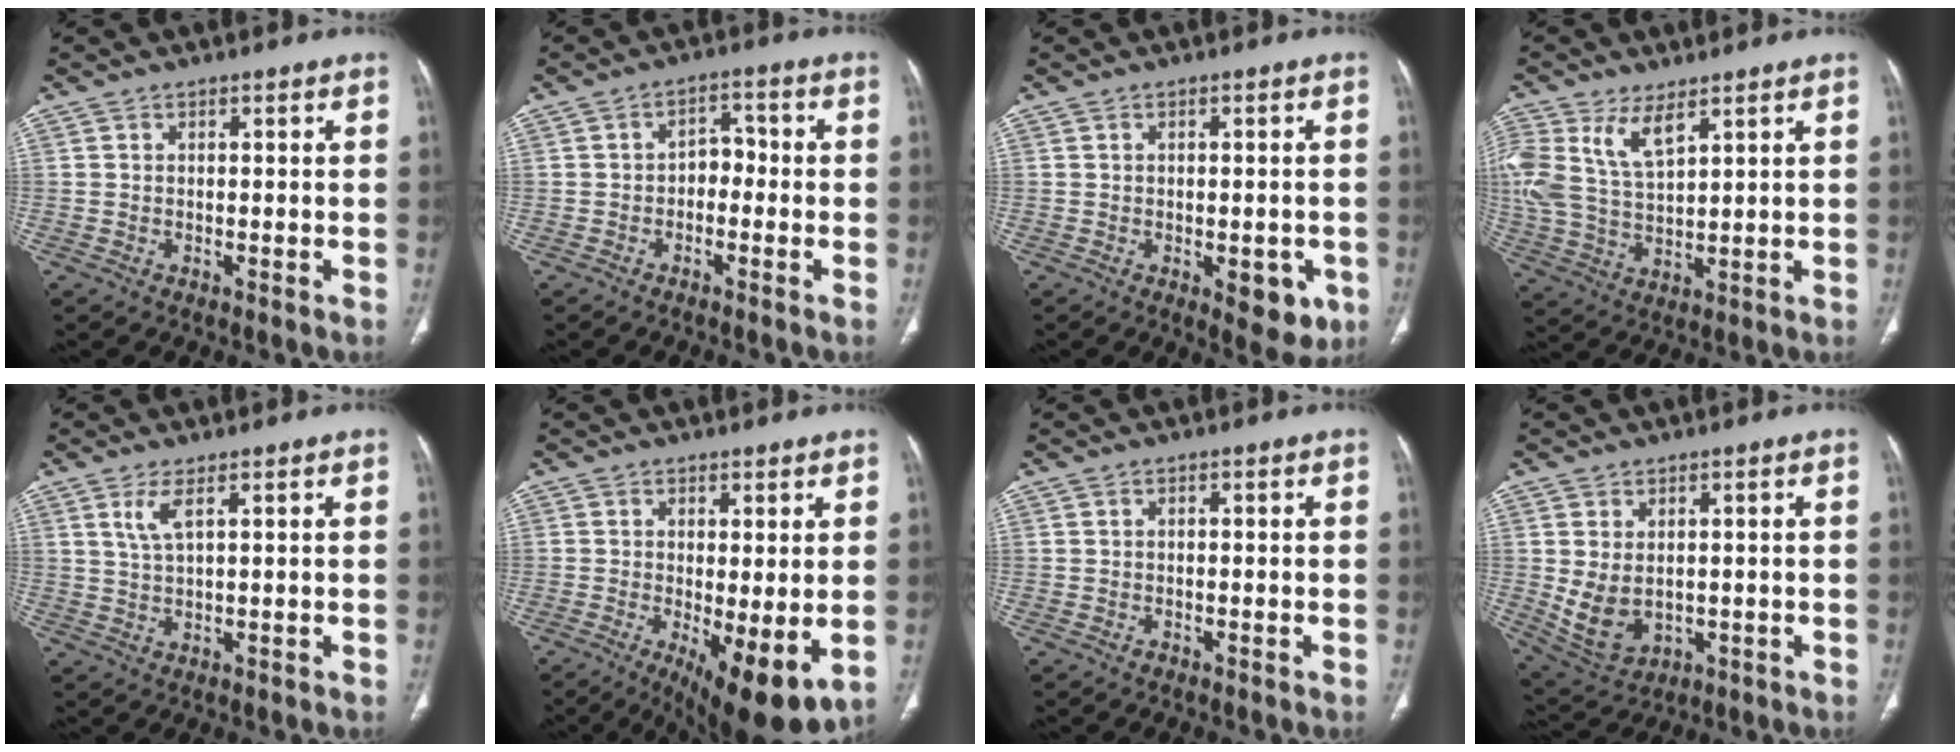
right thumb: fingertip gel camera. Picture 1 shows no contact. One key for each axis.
{"total": 3.8, "fx": -1.2, "fy": 2.7, "fz": 2.4, "tx": -0.020, "ty": 0.027, "tz": -0.029}
{"total": 6.8, "fx": -2.3, "fy": 3.4, "fz": 5.5, "tx": -0.045, "ty": -0.001, "tz": -0.018}
{"total": 12.2, "fx": 6.0, "fy": 5.9, "fz": 8.9, "tx": -0.200, "ty": -0.011, "tz": 0.130}
{"total": 3.4, "fx": 1.7, "fy": 0.8, "fz": 2.9, "tx": -0.069, "ty": -0.006, "tz": 0.042}
{"total": 11.1, "fx": -2.5, "fy": 3.6, "fz": 10.2, "tx": -0.155, "ty": -0.027, "tz": -0.027}
{"total": 0.6, "fx": -0.4, "fy": 0.4, "fz": 0.2, "tx": -0.001, "ty": 0.001, "tz": -0.007}
{"total": 7.9, "fx": 0.1, "fy": 5.5, "fz": 5.6, "tx": -0.099, "ty": -0.009, "tz": 0.027}